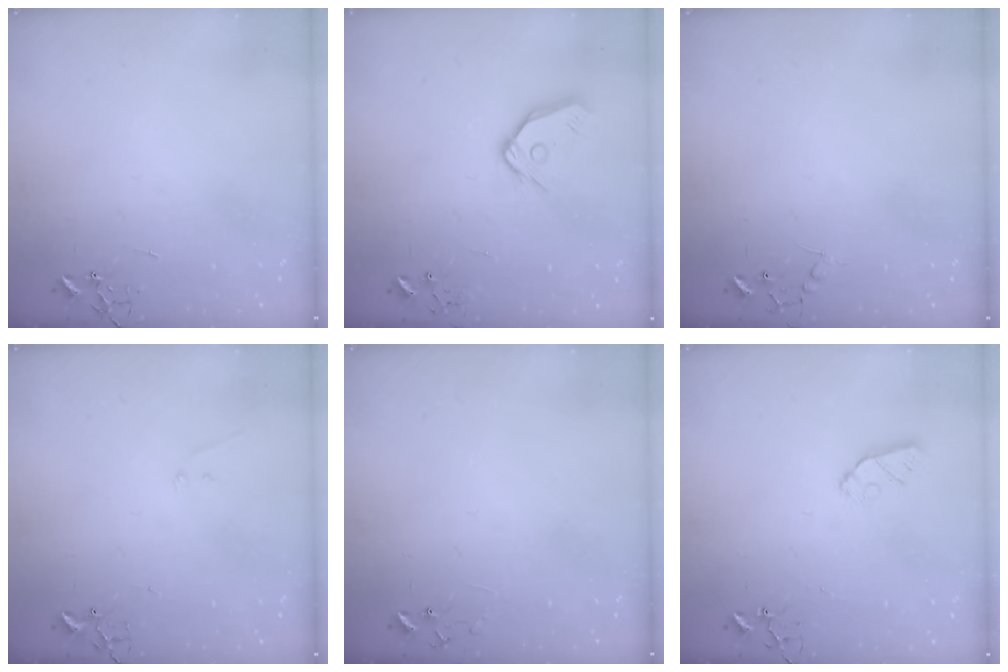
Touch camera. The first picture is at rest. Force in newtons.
{"total": 12.2, "press": 12.1, "slide": 1.5}
{"total": 6.7, "press": 6.7, "slide": 0.4}
{"total": 6.1, "press": 6.1, "slide": 0.5}
{"total": 6.4, "press": 6.4, "slide": 0.4}
{"total": 4.5, "press": 4.5, "slide": 0.6}